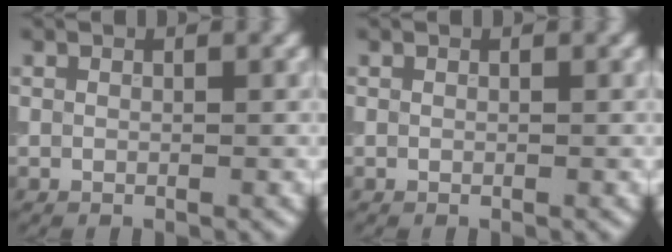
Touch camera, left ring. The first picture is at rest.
{"total": 0.0}